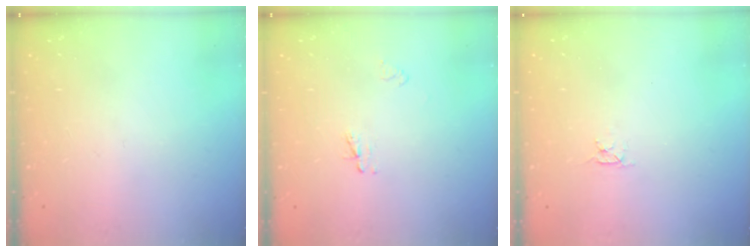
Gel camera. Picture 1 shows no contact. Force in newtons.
{"total": 2.3, "press": 2.3, "slide": 0.3}
{"total": 2.8, "press": 2.8, "slide": 0.3}